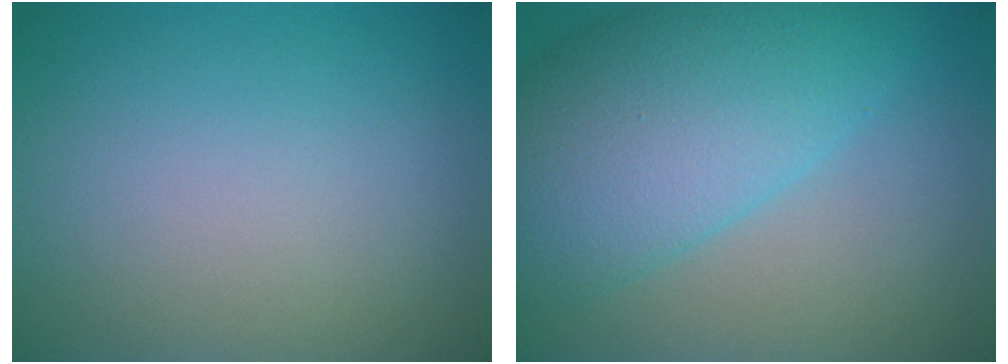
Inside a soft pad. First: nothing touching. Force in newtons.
{"total": 10.3, "press": 10.3, "slide": 0.4}